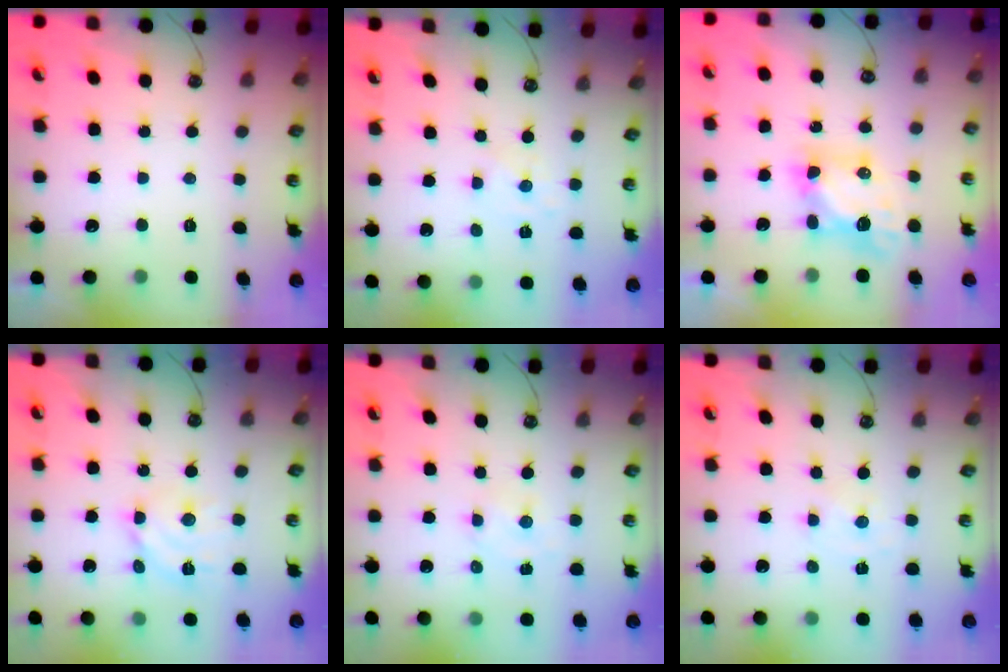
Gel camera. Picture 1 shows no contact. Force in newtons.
{"total": 1.7, "press": 1.6, "slide": 0.2}
{"total": 6.8, "press": 6.8, "slide": 0.6}
{"total": 10.5, "press": 10.5, "slide": 0.8}
{"total": 1.3, "press": 1.3, "slide": 0.2}
{"total": 0.0}